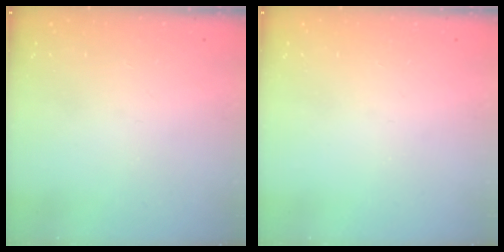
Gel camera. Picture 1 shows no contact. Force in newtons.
{"total": 0.0}